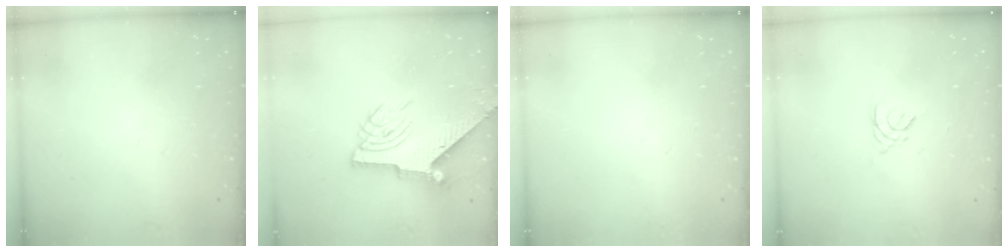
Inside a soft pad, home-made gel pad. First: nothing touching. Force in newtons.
{"total": 9.8, "press": 9.7, "slide": 0.7}
{"total": 0.0}
{"total": 2.8, "press": 2.7, "slide": 0.5}